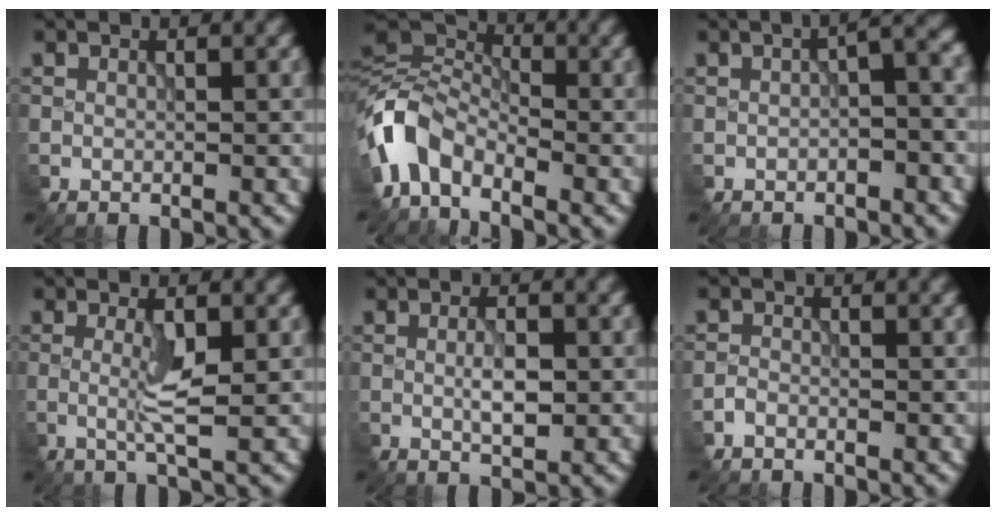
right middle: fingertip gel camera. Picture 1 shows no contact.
{"total": 6.6, "force": [-3.1, 4.2, 4.0], "torque": [-0.084, 0.012, -0.083]}
{"total": 3.7, "force": [-0.2, 1.3, 3.5], "torque": [-0.050, 0.007, -0.001]}
{"total": 2.5, "force": [-0.1, 0.2, 2.5], "torque": [-0.054, -0.001, -0.003]}
{"total": 2.4, "force": [-0.2, 0.8, 2.2], "torque": [-0.045, -0.002, -0.001]}
{"total": 0.9, "force": [-0.7, 0.4, 0.1], "torque": [-0.004, 0.000, -0.016]}